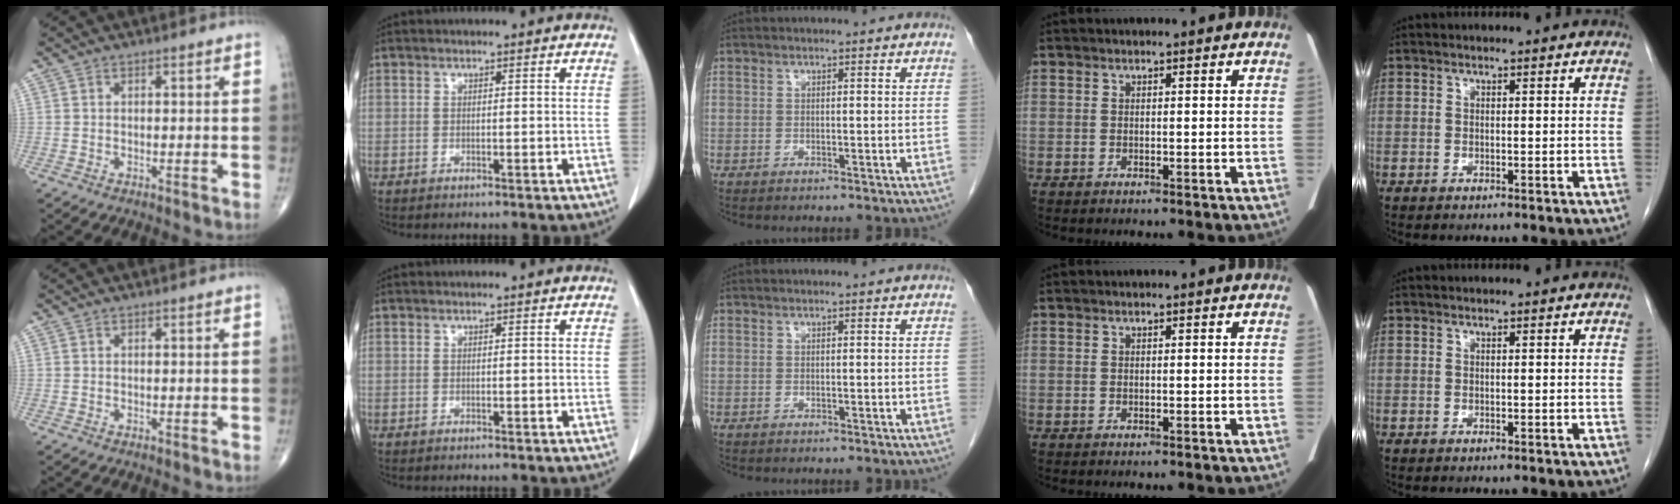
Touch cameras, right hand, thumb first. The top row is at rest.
{}